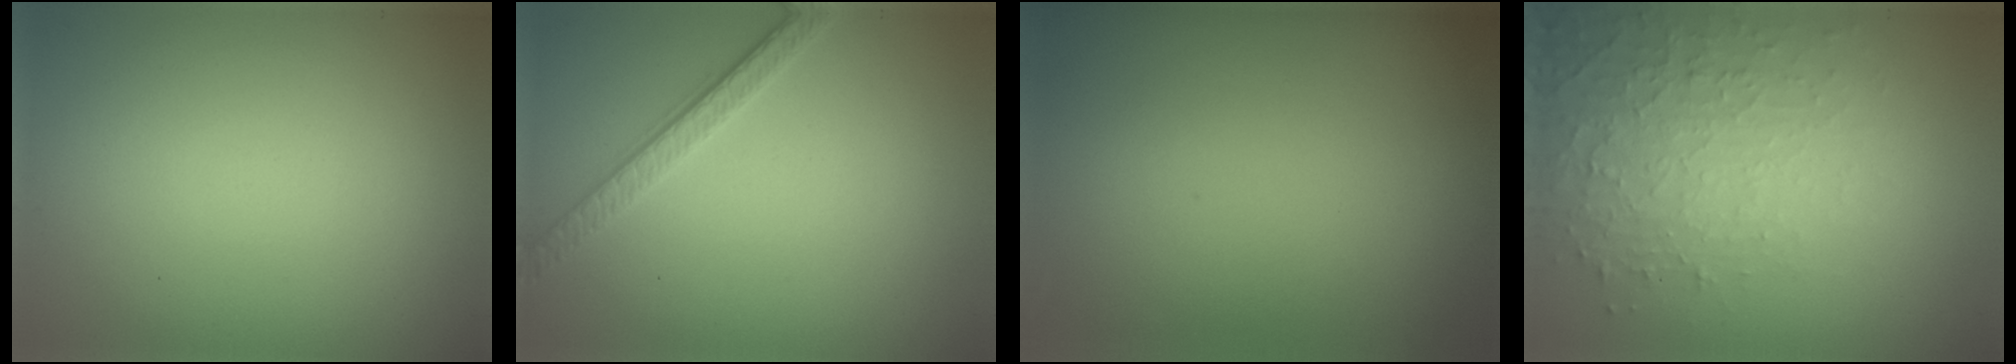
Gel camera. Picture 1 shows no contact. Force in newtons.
{"total": 2.6, "press": 2.0, "slide": 1.7}
{"total": 0.0}
{"total": 5.2, "press": 3.3, "slide": 3.9}